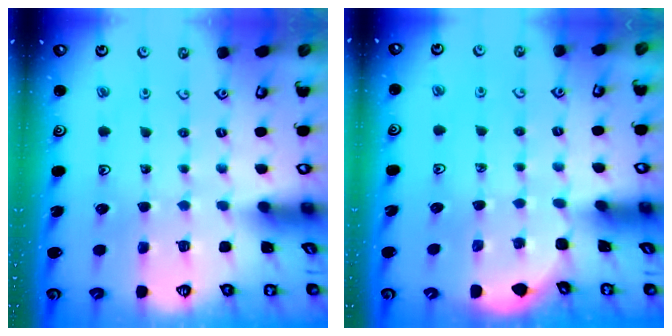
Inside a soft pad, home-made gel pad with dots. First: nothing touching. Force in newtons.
{"total": 2.4, "press": 2.4, "slide": 0.1}